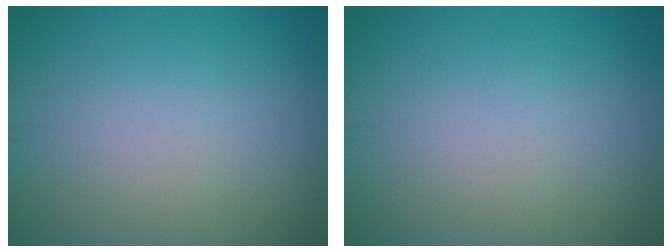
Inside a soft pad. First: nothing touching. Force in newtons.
{"total": 0.0}